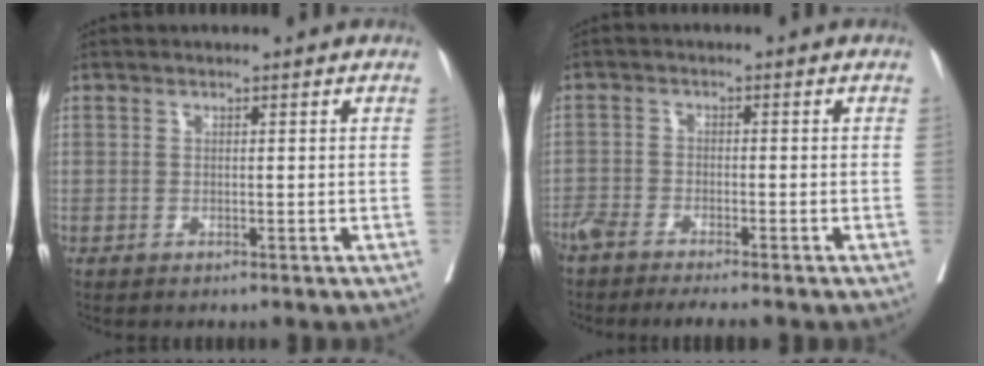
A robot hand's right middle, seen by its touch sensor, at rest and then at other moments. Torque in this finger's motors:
{"motor_torque": [0.15, -0.15, 0.09, 0.05]}